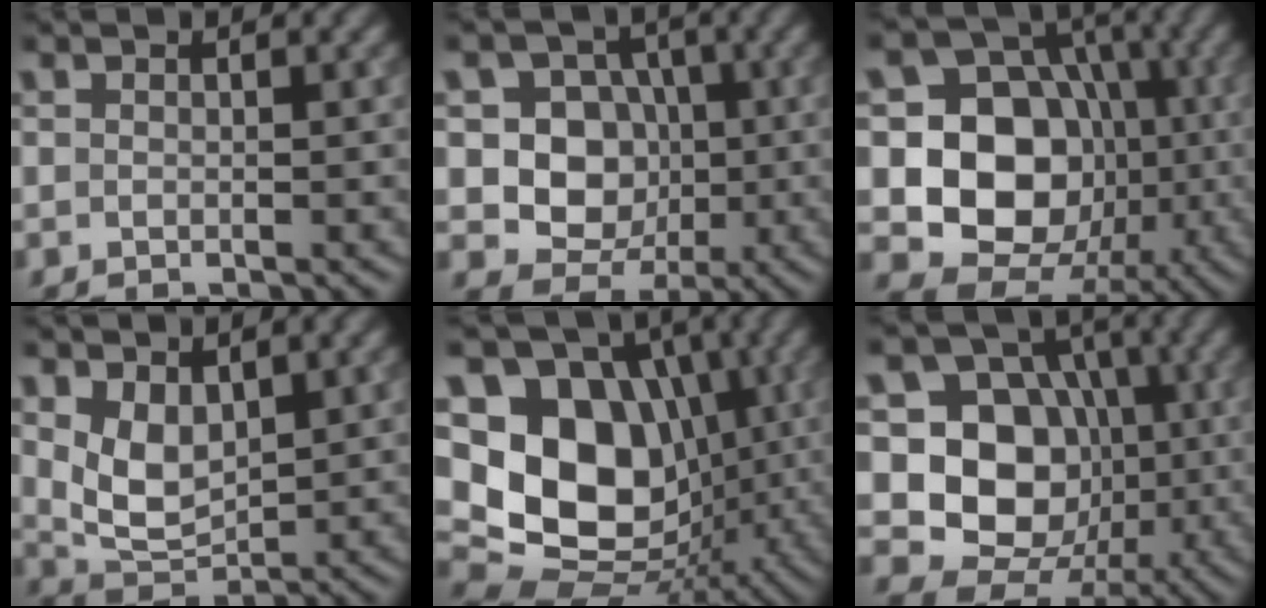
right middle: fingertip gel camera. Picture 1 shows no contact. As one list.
[{"total": 8.1, "force": [0.3, 7.3, 3.5], "torque": [-0.053, 0.019, -0.017]}, {"total": 12.5, "force": [-1.8, 10.5, 6.5], "torque": [-0.107, -0.010, -0.054]}, {"total": 4.2, "force": [1.4, 2.5, 3.0], "torque": [-0.069, -0.007, 0.035]}, {"total": 14.5, "force": [0.5, 11.2, 9.2], "torque": [-0.163, -0.008, 0.003]}, {"total": 11.2, "force": [-1.0, 9.4, 6.0], "torque": [-0.093, -0.008, -0.043]}]